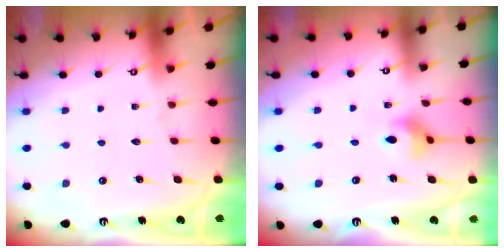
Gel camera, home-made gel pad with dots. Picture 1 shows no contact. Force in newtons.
{"total": 4.6, "press": 4.6, "slide": 0.6}